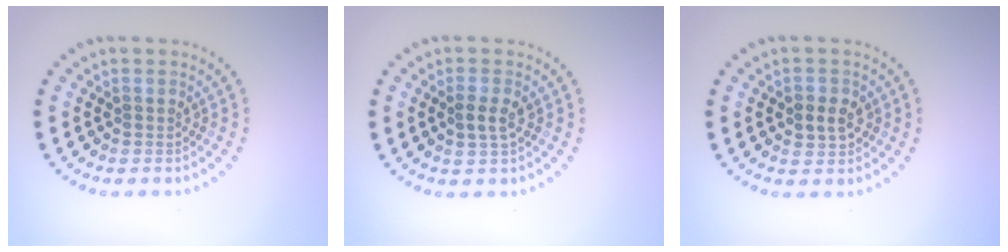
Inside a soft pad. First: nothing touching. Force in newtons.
{"total": 1.9, "press": 1.8, "slide": 0.4}
{"total": 2.5, "press": 2.4, "slide": 0.3}